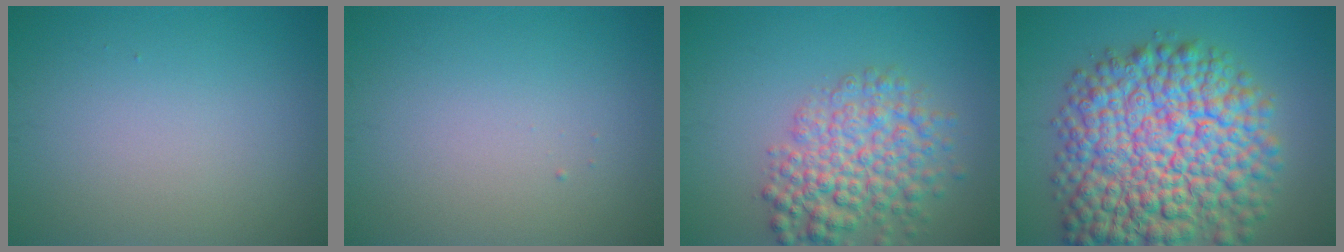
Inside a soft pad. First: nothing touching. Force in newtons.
{"total": 0.0}
{"total": 6.1, "press": 6.1, "slide": 0.2}
{"total": 14.7, "press": 14.7, "slide": 0.5}